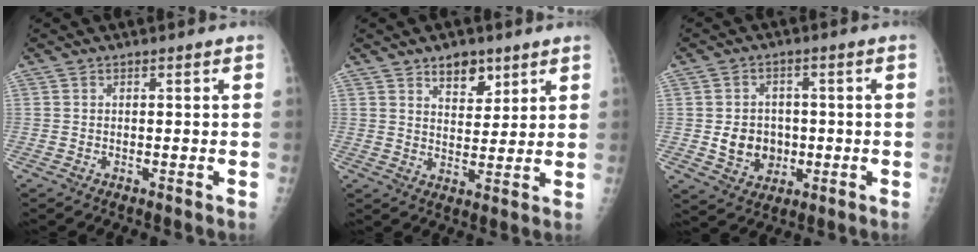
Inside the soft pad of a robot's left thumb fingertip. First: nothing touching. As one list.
[{"total": 6.3, "force": [4.1, 3.5, 3.3], "torque": [-0.020, -0.026, 0.067]}, {"total": 7.6, "force": [-0.9, 6.6, 3.8], "torque": [-0.029, 0.005, -0.006]}]